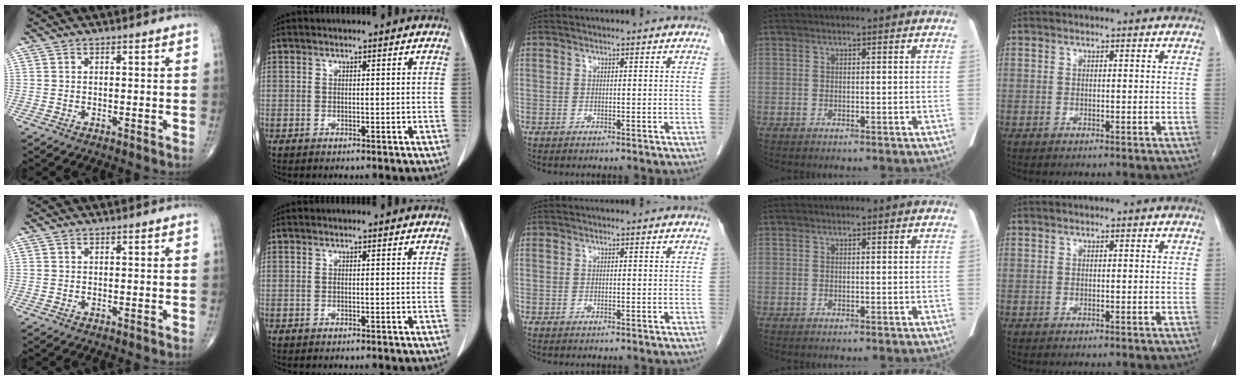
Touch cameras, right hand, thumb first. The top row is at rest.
{}